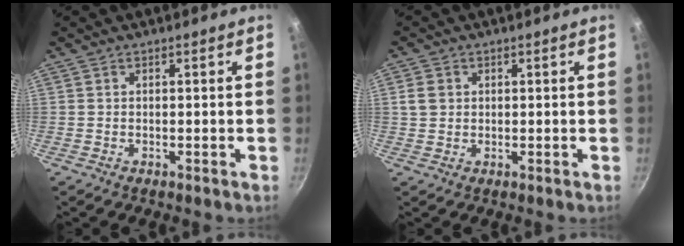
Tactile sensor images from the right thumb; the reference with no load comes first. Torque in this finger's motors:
{"motor_torque": [-0.69, 1.10, 0.48, -0.12, 0.10]}